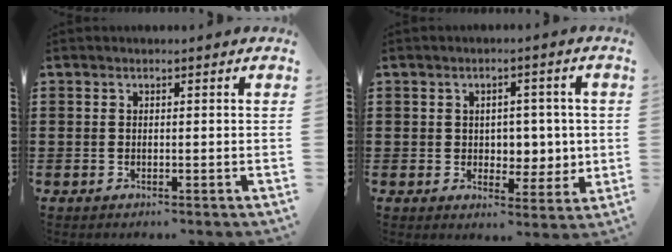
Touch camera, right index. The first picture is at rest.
{"total": 4.3, "force": [0.7, 3.6, 2.3], "torque": [-0.035, 0.003, 0.006]}